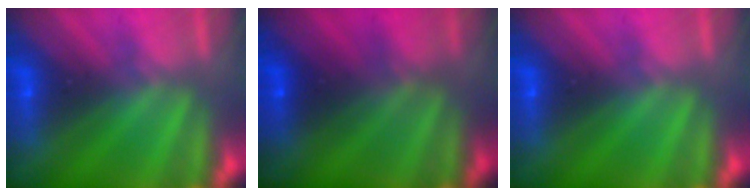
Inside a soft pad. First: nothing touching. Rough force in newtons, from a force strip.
{"total": 2.0}
{"total": 0.0}